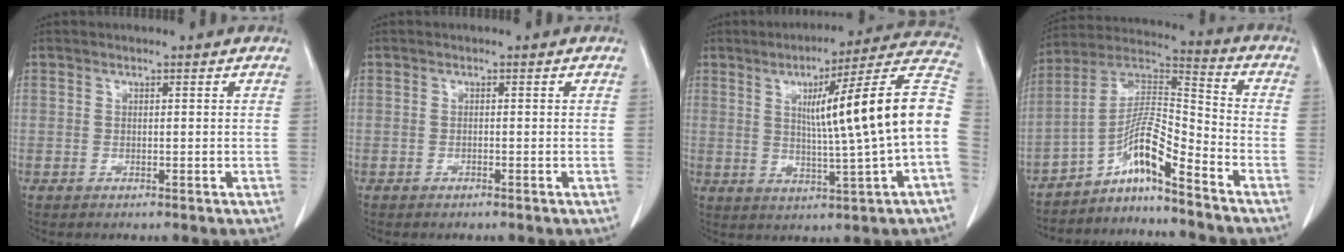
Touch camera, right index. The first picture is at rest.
{"total": 0.0}
{"total": 17.9, "force": [0.9, -0.8, 17.8], "torque": [-0.245, 0.022, 0.006]}
{"total": 10.1, "force": [-6.9, 0.5, 7.4], "torque": [-0.145, 0.023, -0.125]}